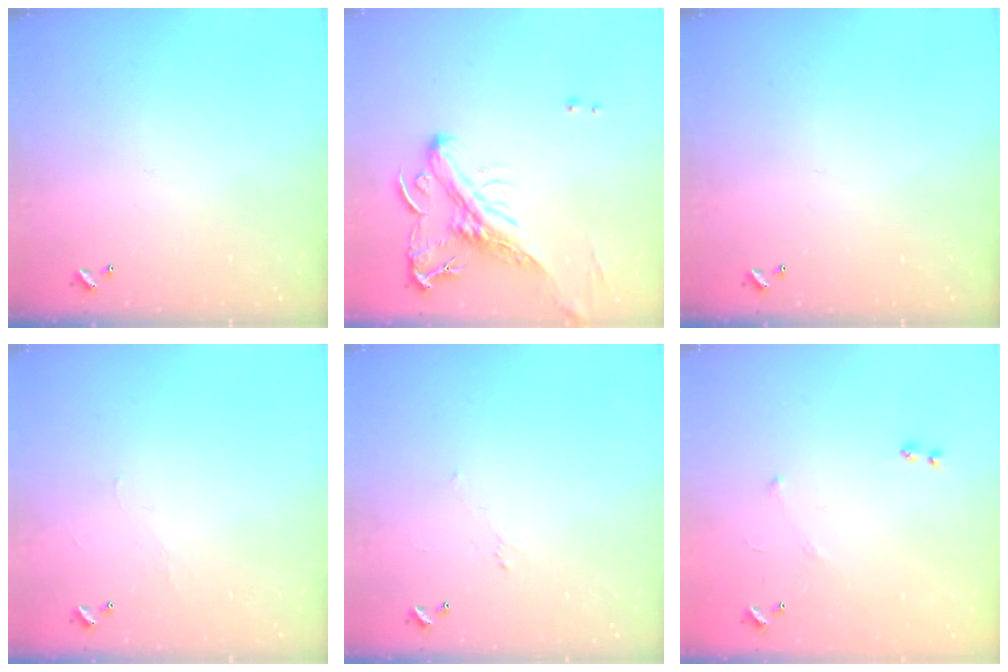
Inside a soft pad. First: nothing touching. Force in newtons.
{"total": 2.2, "press": 1.4, "slide": 1.7}
{"total": 0.0}
{"total": 0.9, "press": 0.8, "slide": 0.5}
{"total": 0.8, "press": 0.5, "slide": 0.6}
{"total": 5.2, "press": 5.1, "slide": 0.8}